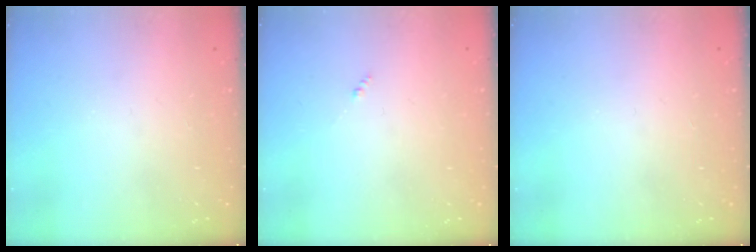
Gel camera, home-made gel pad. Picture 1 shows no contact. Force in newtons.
{"total": 0.0}
{"total": 0.0}